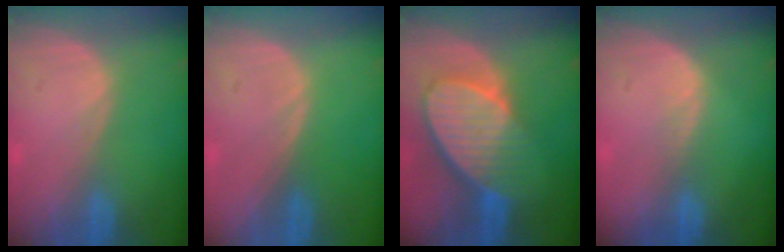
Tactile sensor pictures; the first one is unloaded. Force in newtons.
{"total": 0.0}
{"total": 10.0, "press": 8.7, "slide": 4.8}
{"total": 1.5, "press": 1.0, "slide": 1.1}